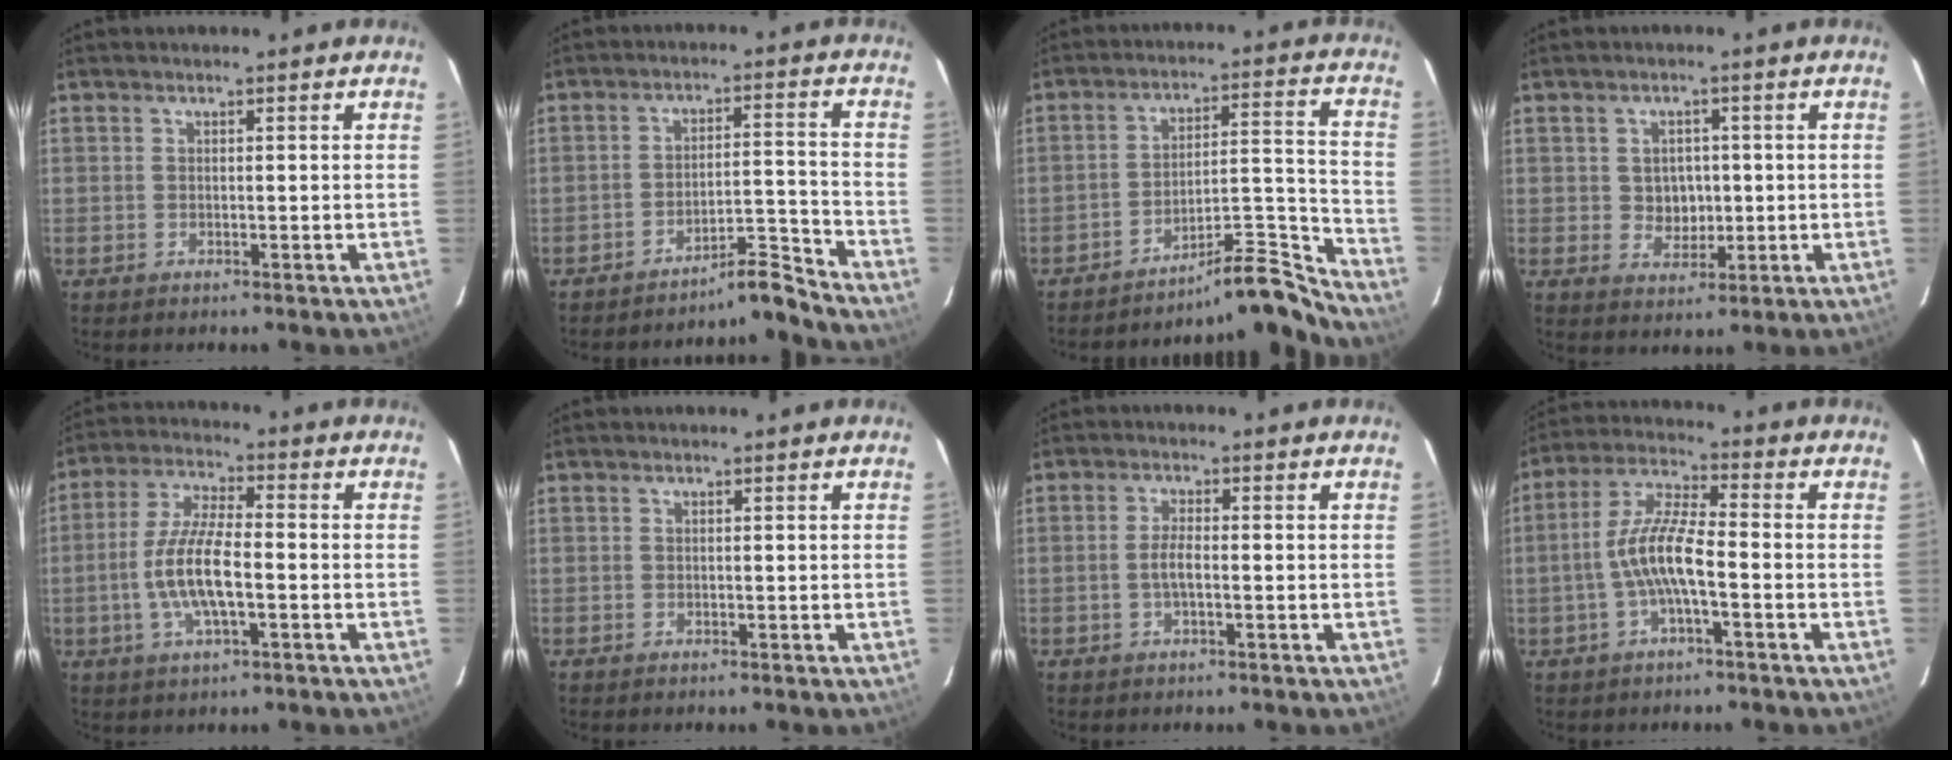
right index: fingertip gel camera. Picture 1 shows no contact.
{"total": 7.0, "force": [-6.9, -1.1, 0.5], "torque": [-0.016, 0.029, -0.113]}
{"total": 13.3, "force": [-13.1, -0.7, 2.0], "torque": [-0.026, 0.044, -0.200]}
{"total": 4.5, "force": [0.1, 4.1, 1.8], "torque": [-0.032, 0.006, 0.010]}
{"total": 10.4, "force": [-2.5, 2.9, 9.6], "torque": [-0.197, 0.000, -0.049]}
{"total": 0.0}
{"total": 2.7, "force": [-0.7, 0.7, 2.5], "torque": [-0.052, 0.000, -0.012]}
{"total": 9.1, "force": [-2.4, 1.8, 8.5], "torque": [-0.185, 0.011, -0.048]}